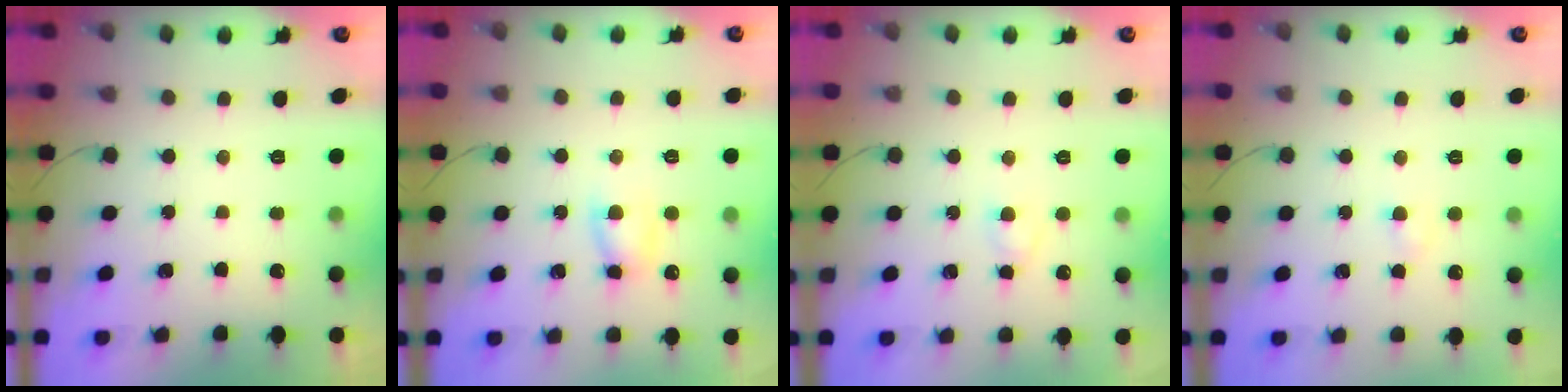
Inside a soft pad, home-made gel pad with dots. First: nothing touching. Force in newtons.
{"total": 5.6, "press": 5.5, "slide": 1.0}
{"total": 2.5, "press": 2.3, "slide": 1.1}
{"total": 2.2, "press": 2.1, "slide": 0.8}